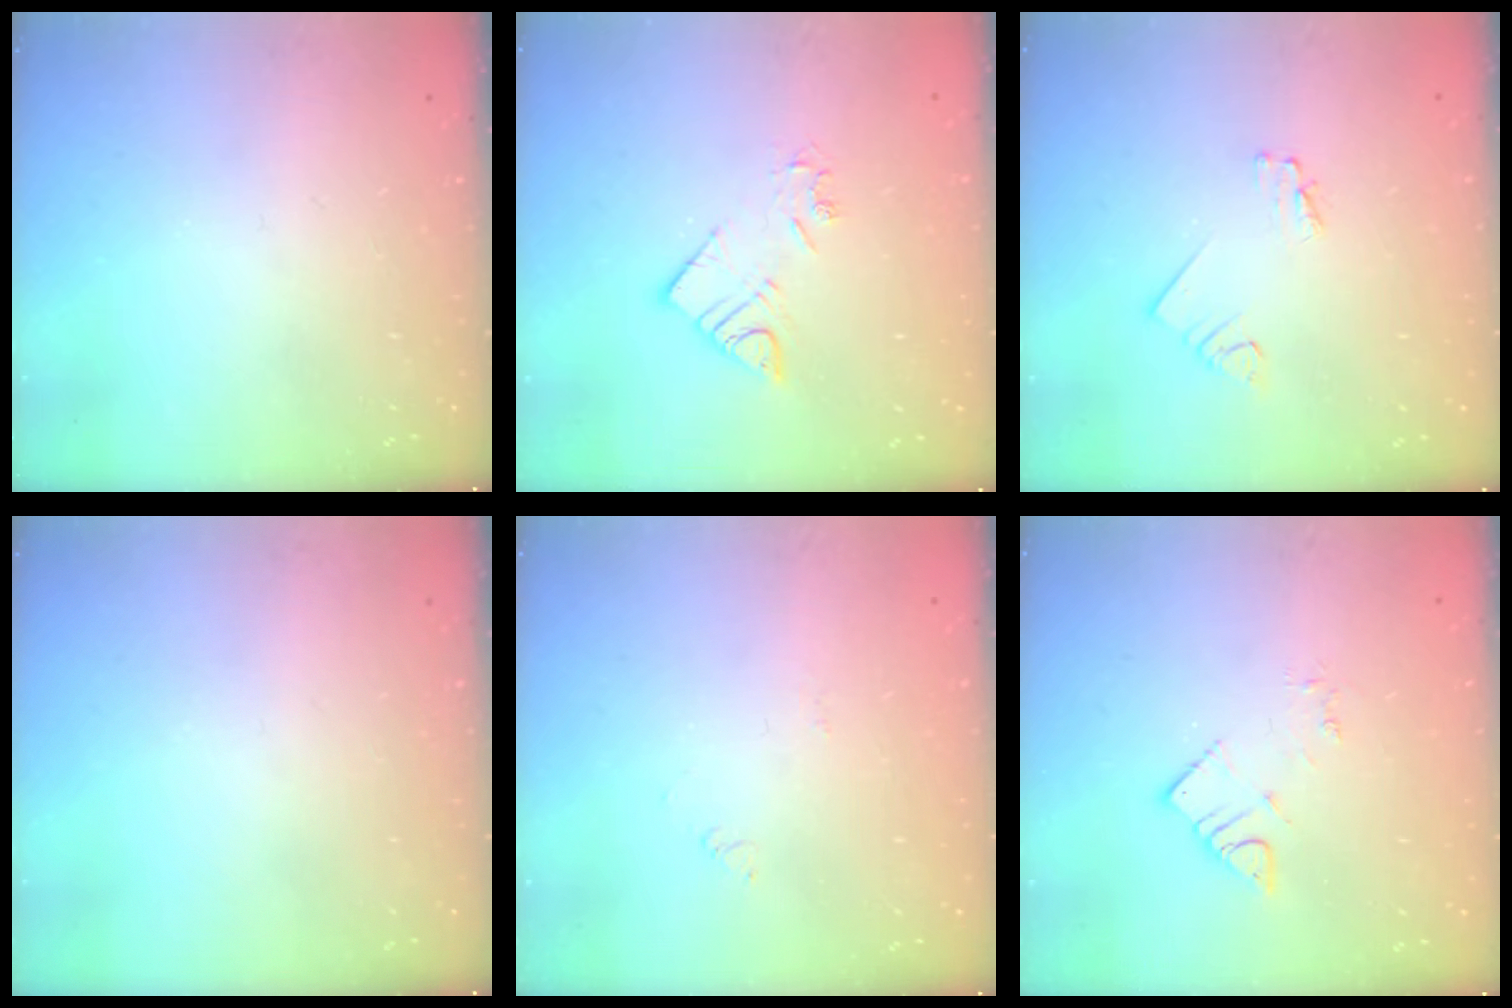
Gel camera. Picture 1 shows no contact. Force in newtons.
{"total": 7.5, "press": 7.5, "slide": 0.5}
{"total": 1.6, "press": 1.6, "slide": 0.2}
{"total": 0.0}
{"total": 1.7, "press": 1.7, "slide": 0.2}
{"total": 3.9, "press": 3.9, "slide": 0.2}